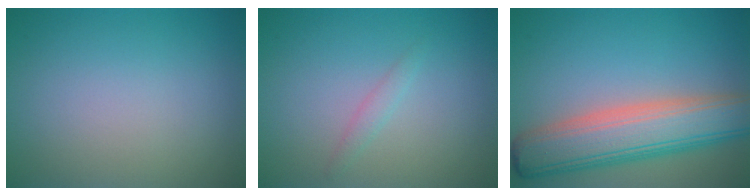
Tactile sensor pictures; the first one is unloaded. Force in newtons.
{"total": 1.0, "press": 0.9, "slide": 0.2}
{"total": 8.5, "press": 8.5, "slide": 0.5}